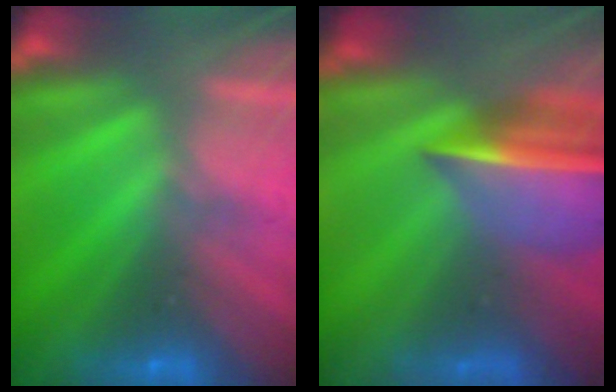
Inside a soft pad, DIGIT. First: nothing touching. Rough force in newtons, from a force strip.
{"total": 7.5}